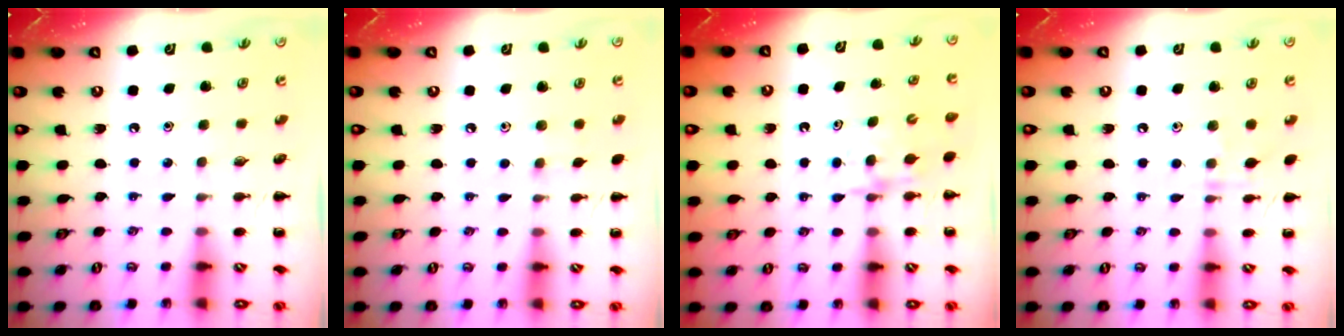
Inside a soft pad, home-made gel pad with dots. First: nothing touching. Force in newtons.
{"total": 3.8, "press": 3.5, "slide": 1.3}
{"total": 4.4, "press": 4.3, "slide": 1.3}
{"total": 6.7, "press": 6.3, "slide": 2.3}